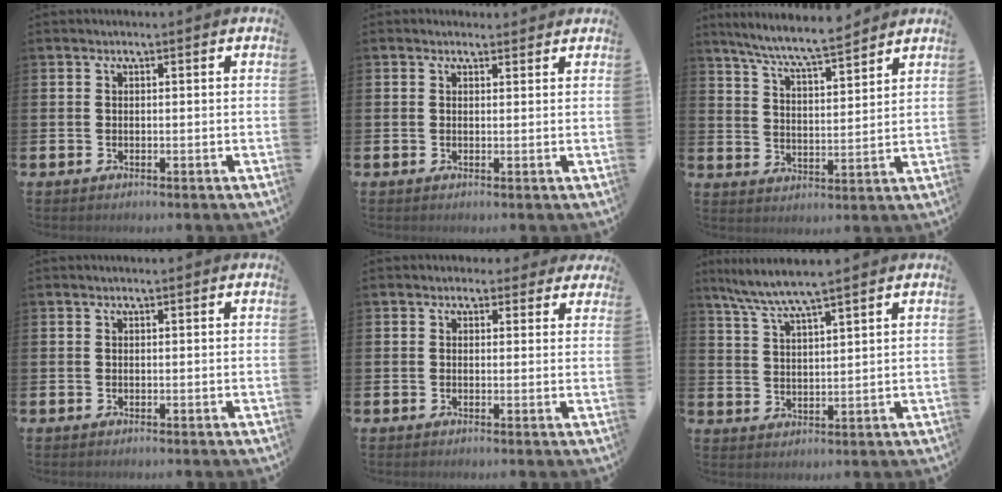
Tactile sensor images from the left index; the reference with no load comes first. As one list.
[{"total": 1.0, "force": [0.9, 0.5, 0.1], "torque": [0.005, 0.004, 0.014]}, {"total": 7.3, "force": [6.9, 0.1, 2.5], "torque": [-0.076, -0.040, 0.122]}, {"total": 0.0}, {"total": 1.9, "force": [1.5, 1.2, 0.1], "torque": [0.004, 0.001, 0.023]}, {"total": 5.9, "force": [5.4, -0.4, 2.3], "torque": [-0.068, -0.022, 0.096]}]